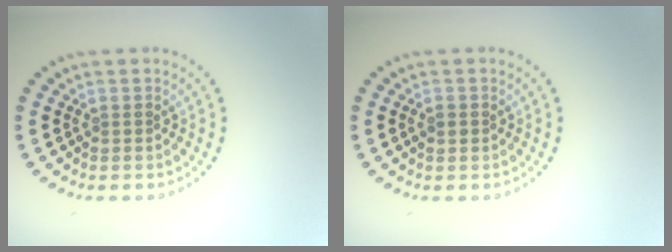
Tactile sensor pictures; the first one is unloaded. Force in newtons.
{"total": 1.1, "press": 1.1, "slide": 0.2}